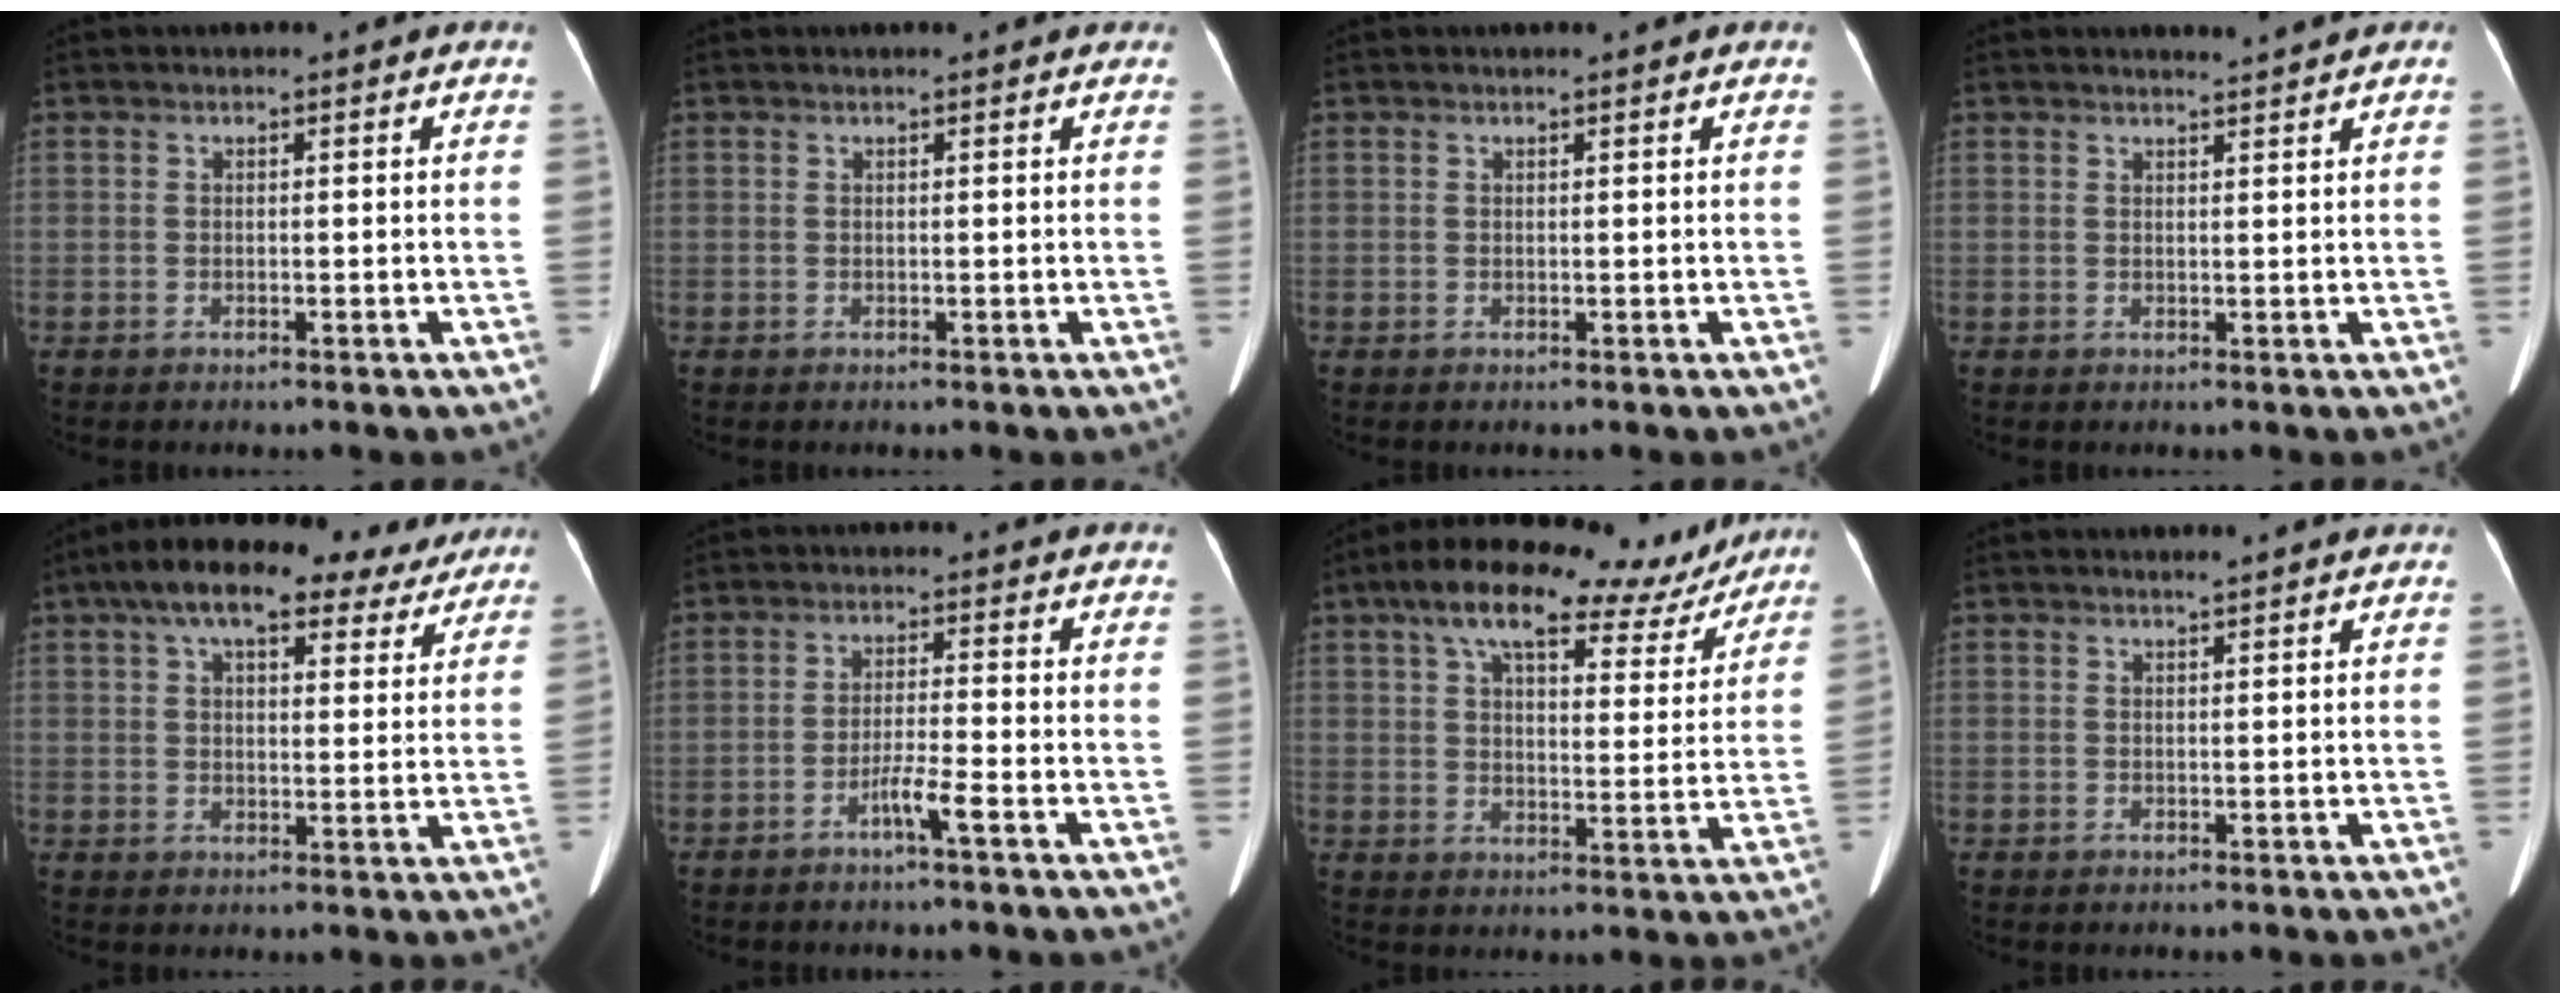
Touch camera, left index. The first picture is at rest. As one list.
[{"total": 2.9, "force": [2.6, 0.8, 1.2], "torque": [-0.014, 0.024, 0.022]}, {"total": 0.6, "force": [0.6, -0.2, 0.2], "torque": [-0.001, 0.005, 0.011]}, {"total": 2.2, "force": [2.1, -0.5, 0.3], "torque": [-0.006, -0.001, 0.029]}, {"total": 18.0, "force": [13.4, 6.6, 10.0], "torque": [-0.162, 0.058, 0.184]}, {"total": 3.5, "force": [-2.2, -0.6, 2.7], "torque": [-0.052, -0.005, -0.044]}, {"total": 19.4, "force": [14.3, 6.8, 11.1], "torque": [-0.171, 0.047, 0.198]}, {"total": 2.1, "force": [1.8, -0.1, 0.9], "torque": [-0.014, 0.012, 0.024]}]